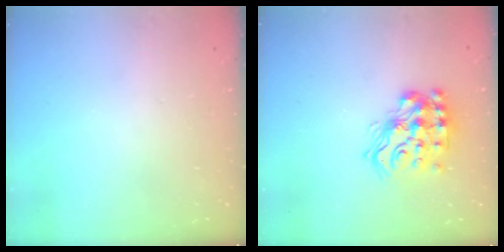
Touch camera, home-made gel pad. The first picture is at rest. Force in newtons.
{"total": 16.1, "press": 16.1, "slide": 1.1}